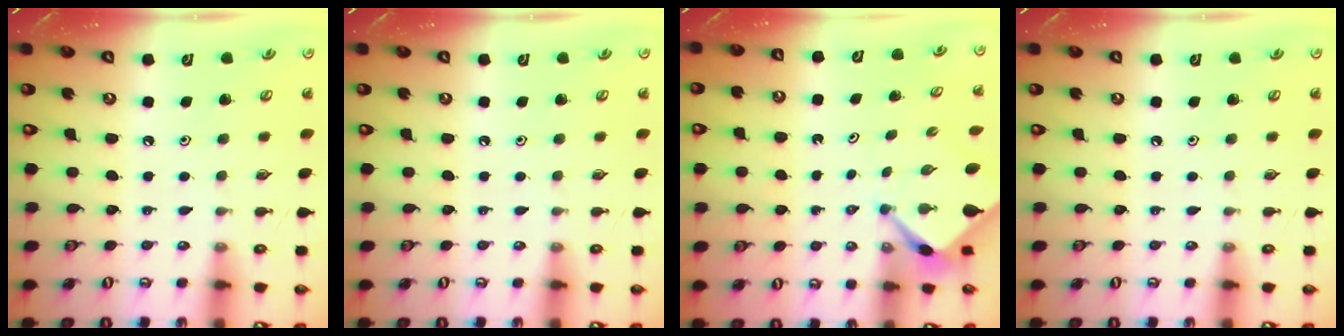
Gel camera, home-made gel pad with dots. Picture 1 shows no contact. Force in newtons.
{"total": 0.0}
{"total": 2.5, "press": 2.5, "slide": 0.3}
{"total": 0.0}